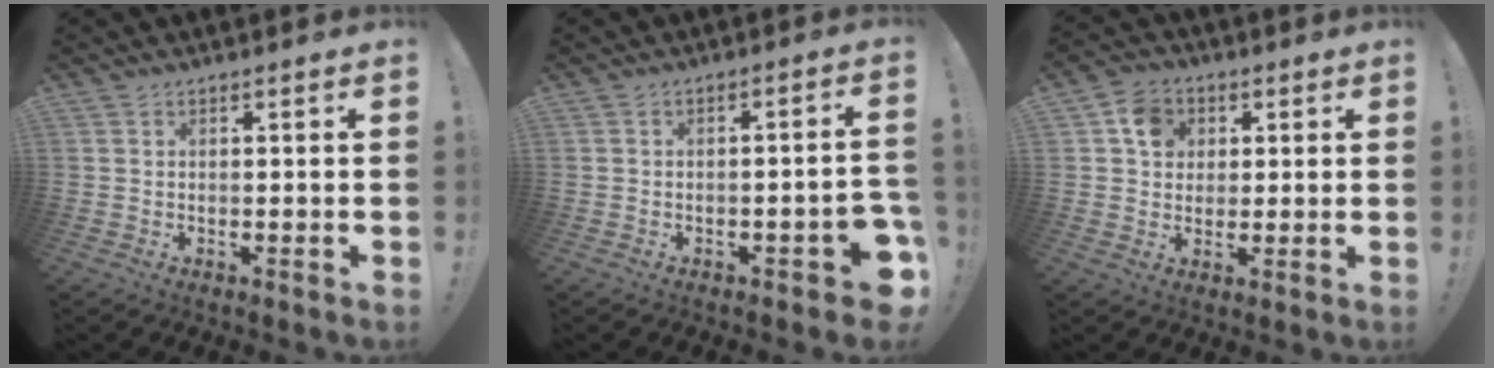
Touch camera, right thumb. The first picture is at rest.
{"total": 5.5, "force": [-2.7, 1.7, 4.5], "torque": [-0.064, 0.013, -0.039]}
{"total": 8.5, "force": [2.7, 7.3, 3.3], "torque": [-0.049, 0.000, 0.055]}